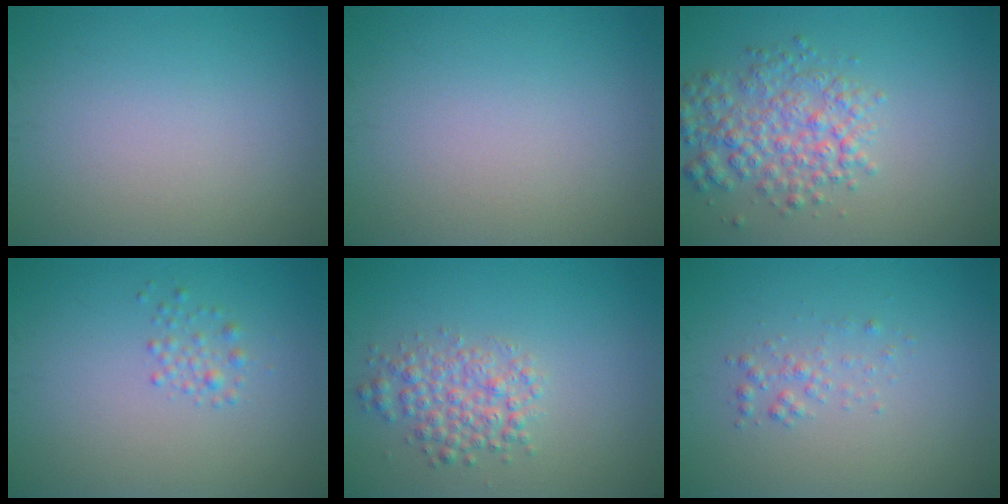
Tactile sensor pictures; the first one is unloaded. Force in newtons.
{"total": 0.0}
{"total": 4.5, "press": 4.5, "slide": 0.2}
{"total": 1.2, "press": 1.2, "slide": 0.0}
{"total": 3.2, "press": 3.1, "slide": 0.1}
{"total": 1.3, "press": 1.3, "slide": 0.1}